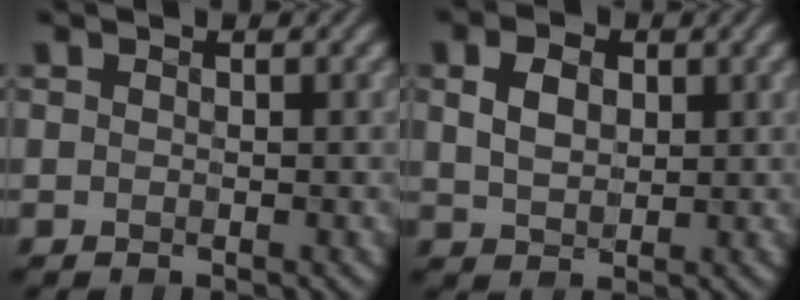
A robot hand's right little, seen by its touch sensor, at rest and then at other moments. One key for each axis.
{"total": 2.8, "fx": 0.4, "fy": 1.9, "fz": 2.0, "tx": -0.050, "ty": 0.000, "tz": 0.016}